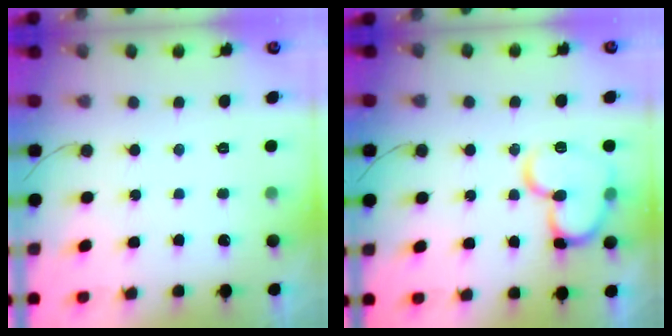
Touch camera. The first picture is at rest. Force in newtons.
{"total": 14.6, "press": 14.5, "slide": 1.7}